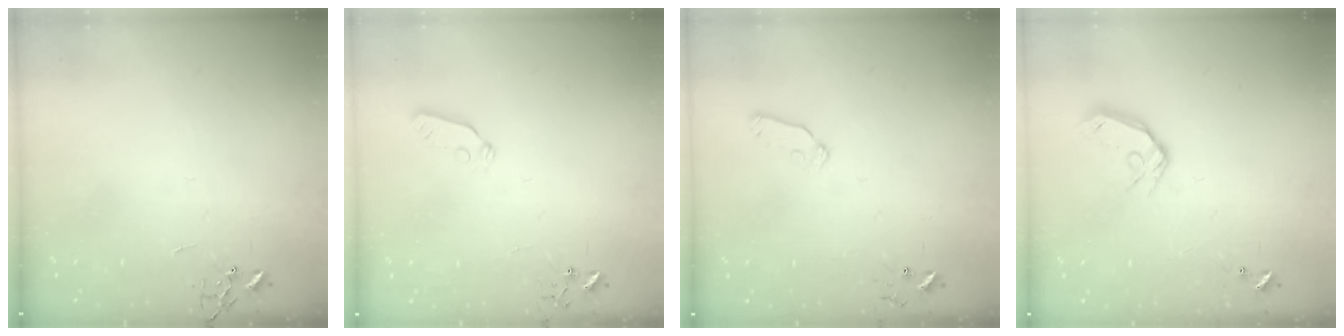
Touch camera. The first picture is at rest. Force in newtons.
{"total": 3.8, "press": 3.8, "slide": 0.6}
{"total": 6.8, "press": 6.7, "slide": 0.8}
{"total": 10.4, "press": 10.2, "slide": 1.6}